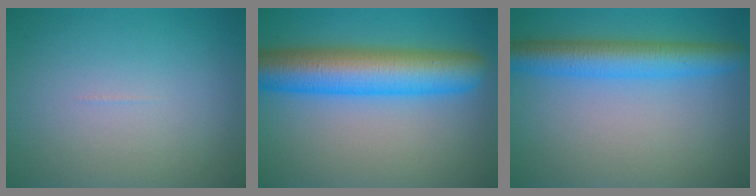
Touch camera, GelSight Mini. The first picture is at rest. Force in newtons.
{"total": 9.4, "press": 9.4, "slide": 0.2}
{"total": 5.5, "press": 5.5, "slide": 0.2}